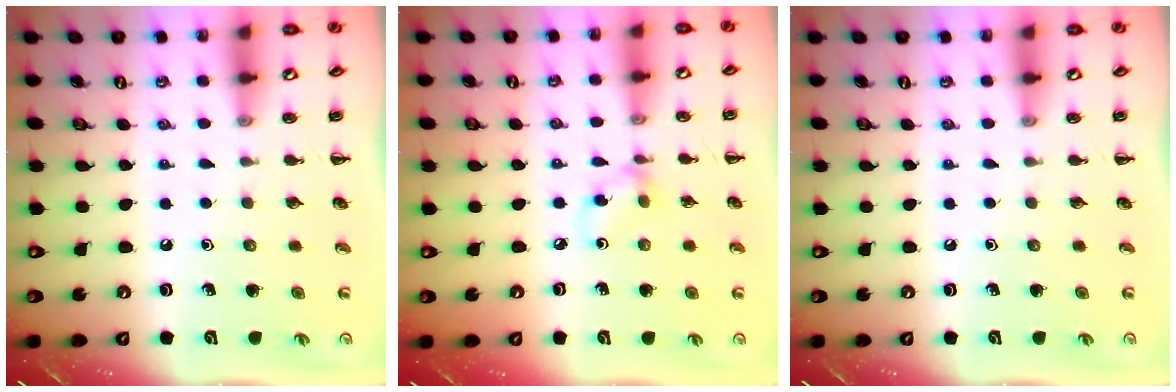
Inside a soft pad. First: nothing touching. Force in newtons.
{"total": 5.0, "press": 5.0, "slide": 0.4}
{"total": 0.0}